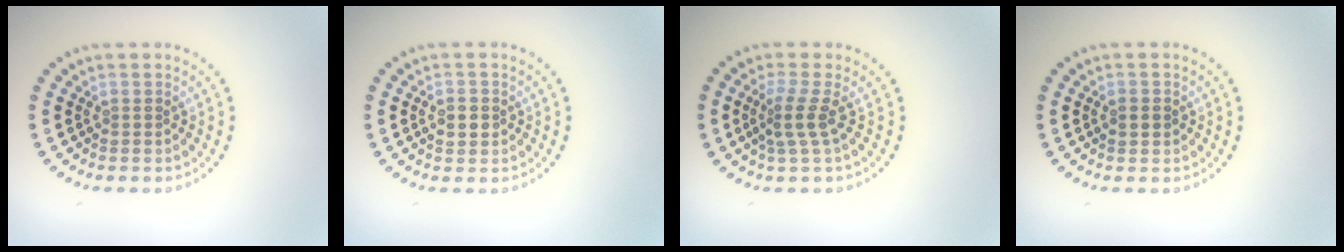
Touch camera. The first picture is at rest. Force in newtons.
{"total": 2.2, "press": 2.2, "slide": 0.1}
{"total": 2.5, "press": 1.8, "slide": 1.7}
{"total": 1.3, "press": 1.3, "slide": 0.3}